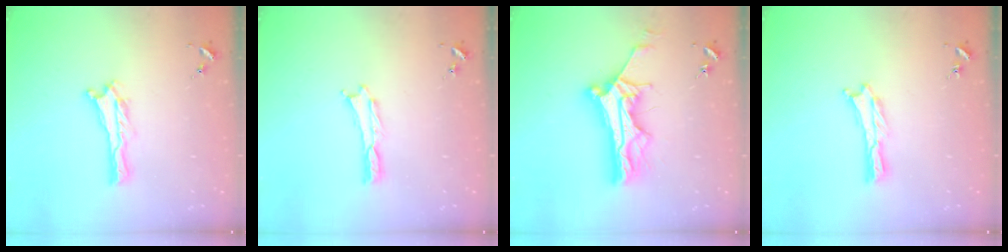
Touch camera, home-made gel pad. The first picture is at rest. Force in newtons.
{"total": 0.0}
{"total": 11.4, "press": 11.4, "slide": 1.0}
{"total": 0.0}